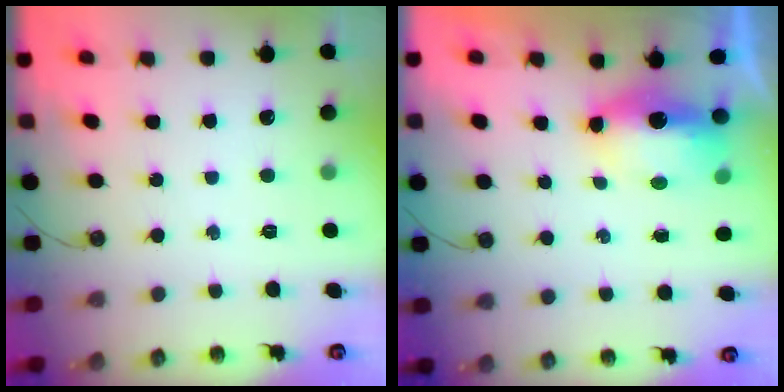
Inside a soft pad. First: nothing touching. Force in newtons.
{"total": 15.5, "press": 9.3, "slide": 12.4}